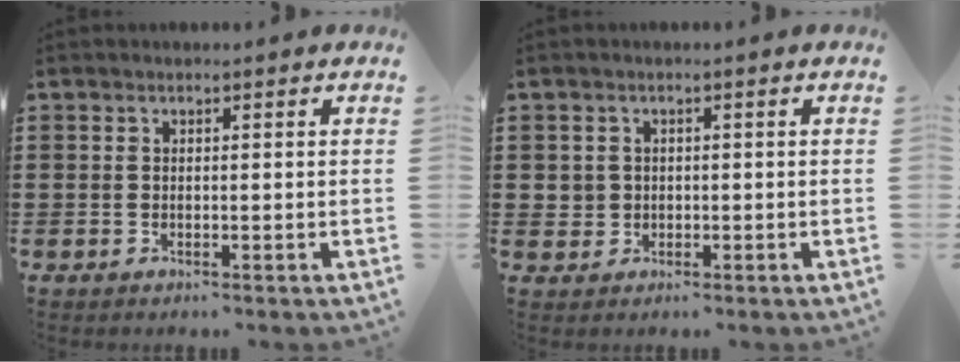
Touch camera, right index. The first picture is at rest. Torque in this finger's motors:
{"motor_torque": [-0.53, 1.61, 0.13, 0.00]}